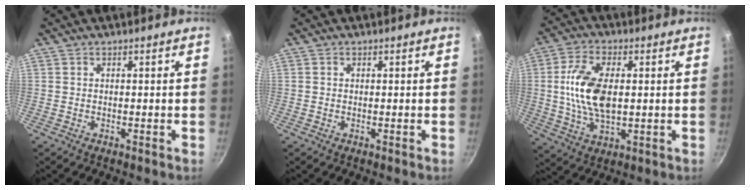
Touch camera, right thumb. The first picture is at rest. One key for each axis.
{"total": 0.0}
{"total": 12.5, "fx": 1.0, "fy": 6.7, "fz": 10.5, "tx": -0.196, "ty": 0.005, "tz": 0.019}